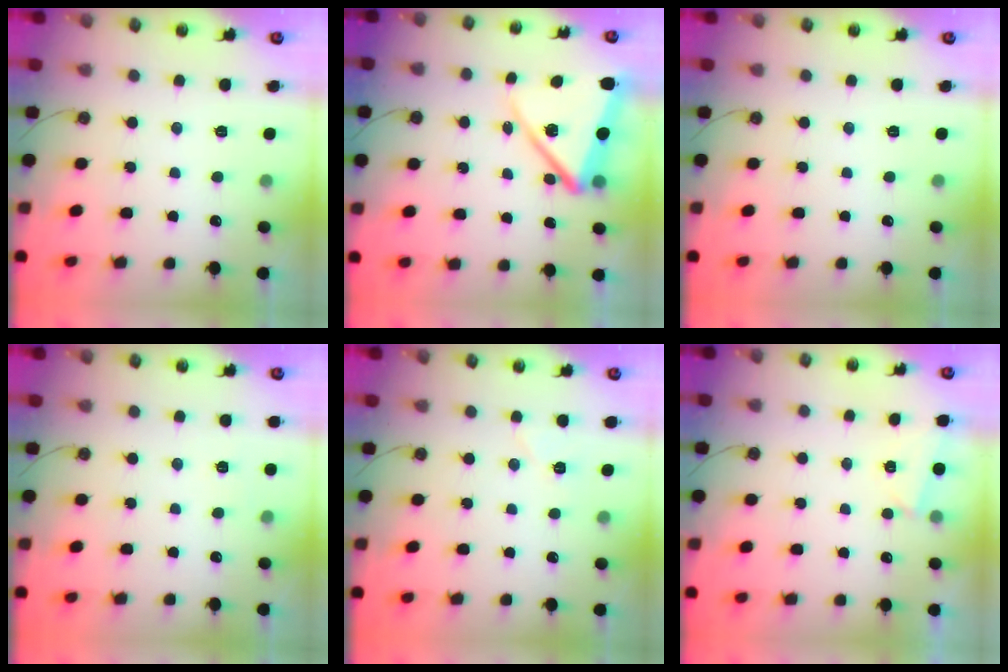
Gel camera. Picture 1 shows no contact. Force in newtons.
{"total": 13.8, "press": 13.7, "slide": 1.5}
{"total": 0.0}
{"total": 4.6, "press": 2.7, "slide": 3.8}
{"total": 5.3, "press": 5.1, "slide": 1.5}
{"total": 2.8, "press": 2.1, "slide": 1.8}